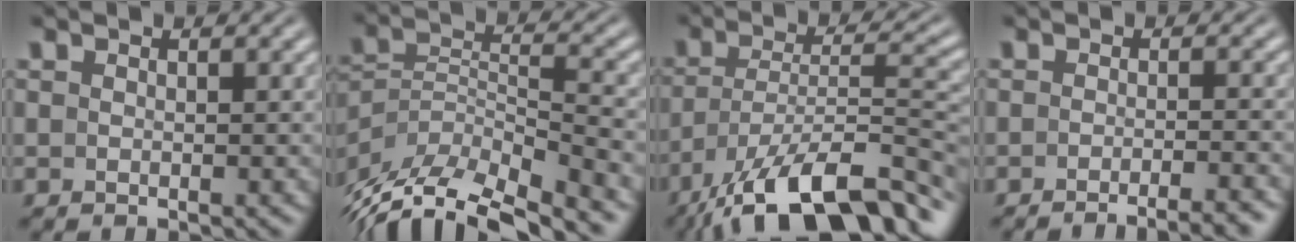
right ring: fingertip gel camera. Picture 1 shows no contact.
{"total": 9.6, "force": [-5.5, 5.4, 5.7], "torque": [-0.126, -0.052, -0.064]}
{"total": 13.0, "force": [-8.6, 4.8, 8.5], "torque": [-0.140, -0.040, -0.105]}
{"total": 4.3, "force": [-4.0, 0.2, 1.6], "torque": [-0.014, -0.002, -0.063]}